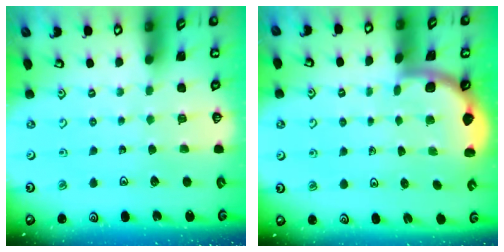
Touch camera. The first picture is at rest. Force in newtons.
{"total": 1.7, "press": 1.7, "slide": 0.1}